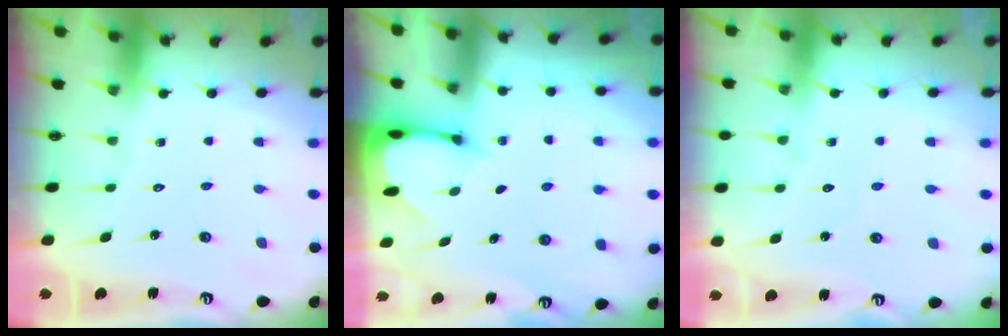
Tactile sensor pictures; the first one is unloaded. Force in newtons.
{"total": 2.1, "press": 2.1, "slide": 0.1}
{"total": 2.6, "press": 2.6, "slide": 0.3}